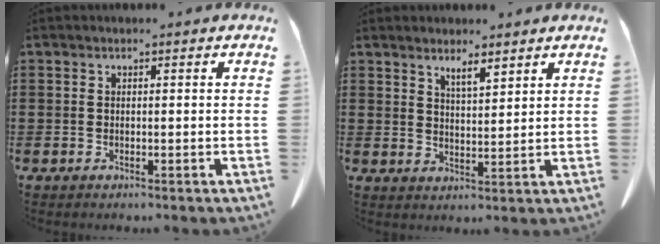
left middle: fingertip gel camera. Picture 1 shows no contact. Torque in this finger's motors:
{"motor_torque": [0.06, -0.06, 0.14, 0.01]}